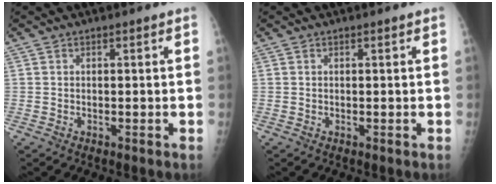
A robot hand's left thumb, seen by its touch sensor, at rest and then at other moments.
{"total": 0.0}